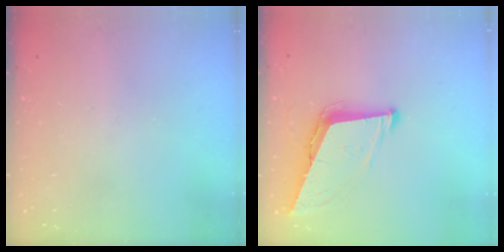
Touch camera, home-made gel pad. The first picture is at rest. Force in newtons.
{"total": 9.3, "press": 8.9, "slide": 2.7}